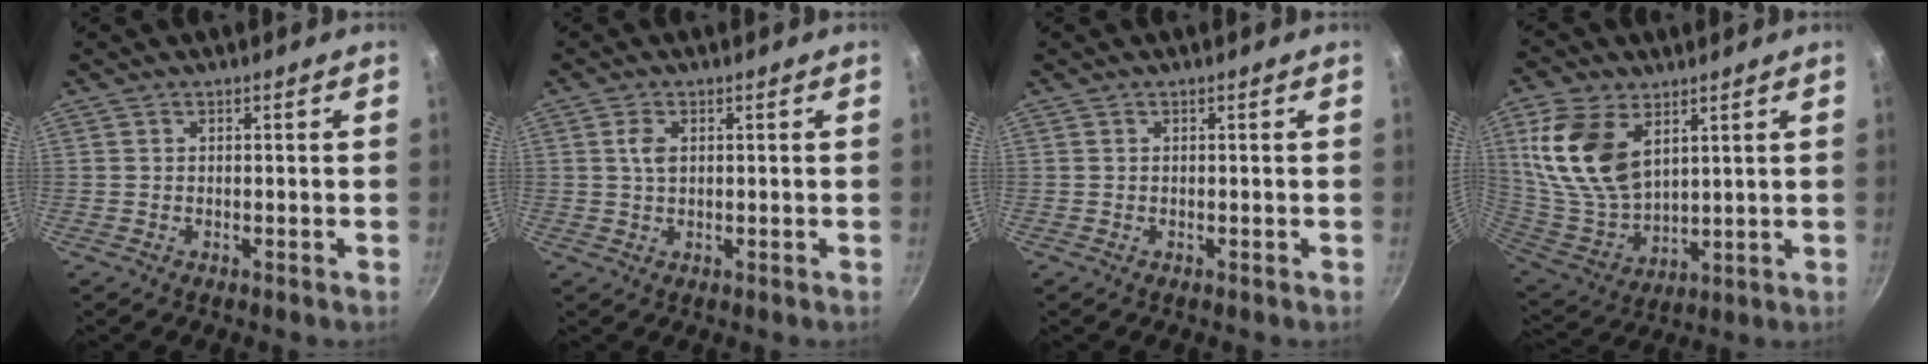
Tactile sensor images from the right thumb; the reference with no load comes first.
{"total": 2.7, "force": [0.6, 1.6, 2.1], "torque": [-0.040, 0.001, 0.012]}
{"total": 0.0}
{"total": 16.9, "force": [6.4, 10.2, 11.8], "torque": [-0.223, -0.033, 0.139]}